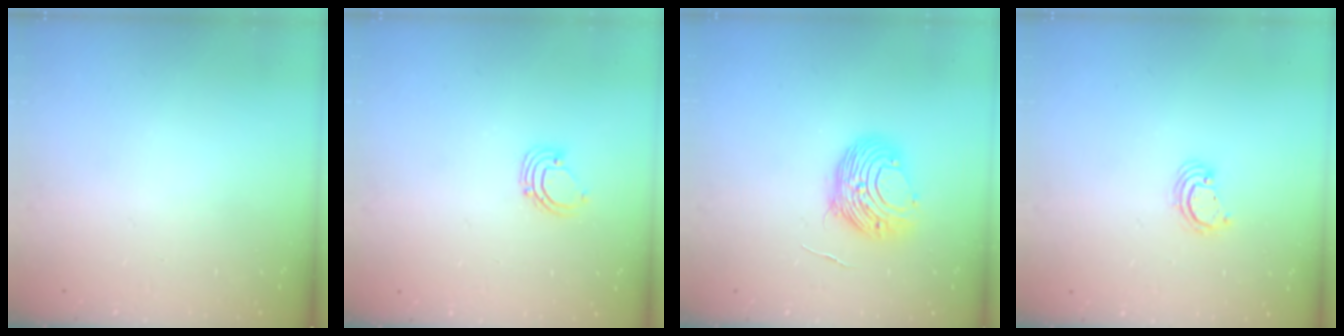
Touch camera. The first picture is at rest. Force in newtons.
{"total": 2.6, "press": 2.6, "slide": 0.2}
{"total": 10.1, "press": 10.0, "slide": 0.9}
{"total": 2.2, "press": 2.2, "slide": 0.2}